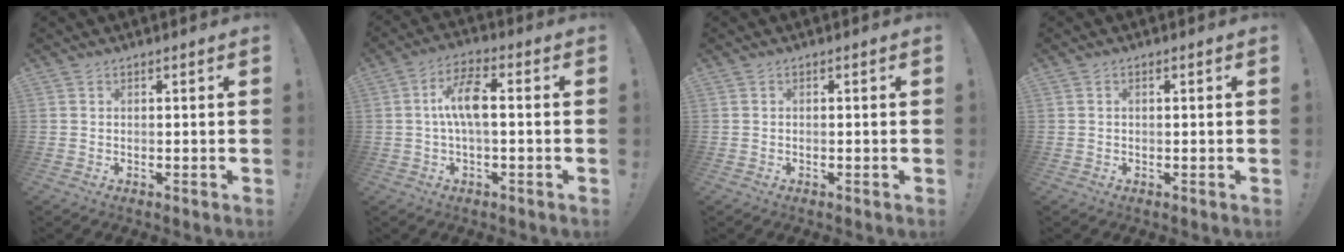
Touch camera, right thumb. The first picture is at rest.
{"total": 9.2, "force": [0.5, 3.3, 8.6], "torque": [-0.166, 0.010, 0.007]}
{"total": 0.0}
{"total": 0.7, "force": [-0.1, 0.3, 0.7], "torque": [-0.013, 0.003, -0.001]}